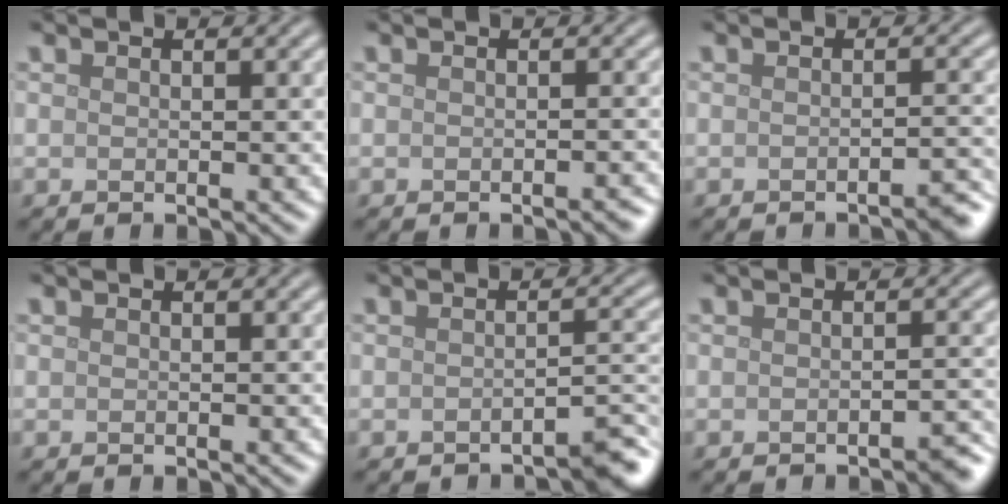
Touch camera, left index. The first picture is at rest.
{"total": 1.0, "force": [-0.7, 0.2, 0.6], "torque": [-0.007, -0.001, -0.010]}
{"total": 2.1, "force": [-1.5, 0.4, 1.4], "torque": [-0.007, 0.004, -0.026]}
{"total": 0.0}
{"total": 2.5, "force": [-2.2, 0.2, 1.3], "torque": [-0.009, 0.009, -0.036]}
{"total": 1.9, "force": [-1.4, 0.4, 1.2], "torque": [-0.007, 0.004, -0.021]}